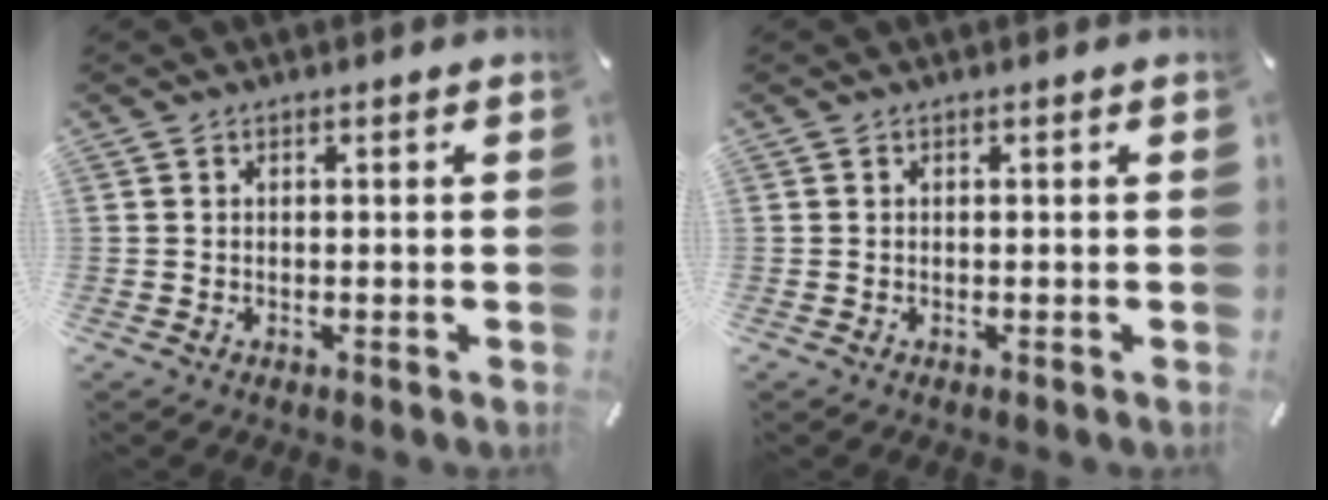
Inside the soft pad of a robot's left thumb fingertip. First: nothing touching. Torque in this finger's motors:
{"motor_torque": [-0.06, -0.09, -0.01, 0.05, -0.01]}